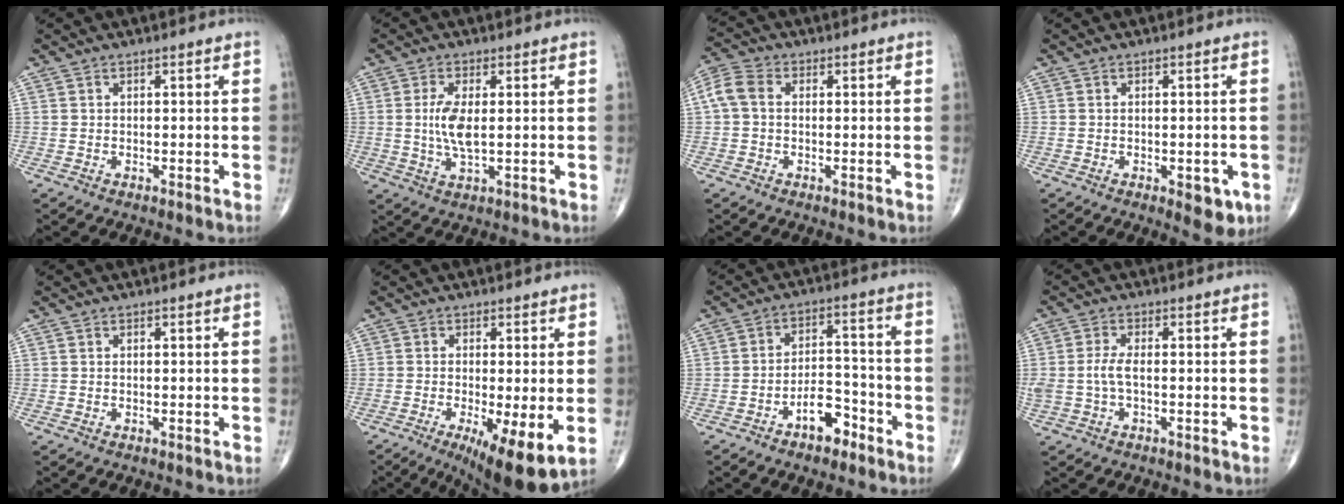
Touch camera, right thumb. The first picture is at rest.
{"total": 6.0, "force": [0.4, 2.2, 5.5], "torque": [-0.122, -0.010, 0.009]}
{"total": 5.2, "force": [0.4, 3.7, 3.6], "torque": [-0.085, 0.017, -0.001]}
{"total": 4.7, "force": [-1.8, 2.2, 3.8], "torque": [-0.028, -0.002, -0.016]}
{"total": 0.0}
{"total": 11.0, "force": [-3.3, 2.8, 10.1], "torque": [-0.161, -0.021, -0.046]}
{"total": 7.3, "force": [-4.5, 3.6, 4.5], "torque": [-0.056, 0.043, -0.074]}
{"total": 3.9, "force": [-0.5, 1.6, 3.5], "torque": [-0.095, 0.007, -0.011]}